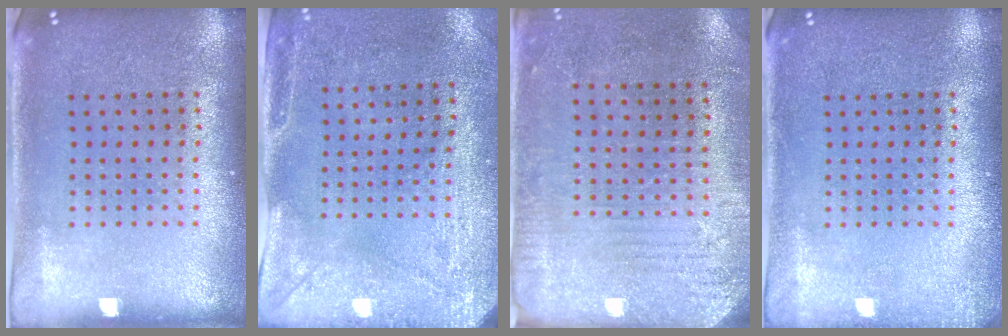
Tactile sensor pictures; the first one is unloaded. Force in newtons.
{"total": 2.9, "press": 2.3, "slide": 1.8}
{"total": 2.8, "press": 2.4, "slide": 1.4}
{"total": 1.1, "press": 1.1, "slide": 0.3}